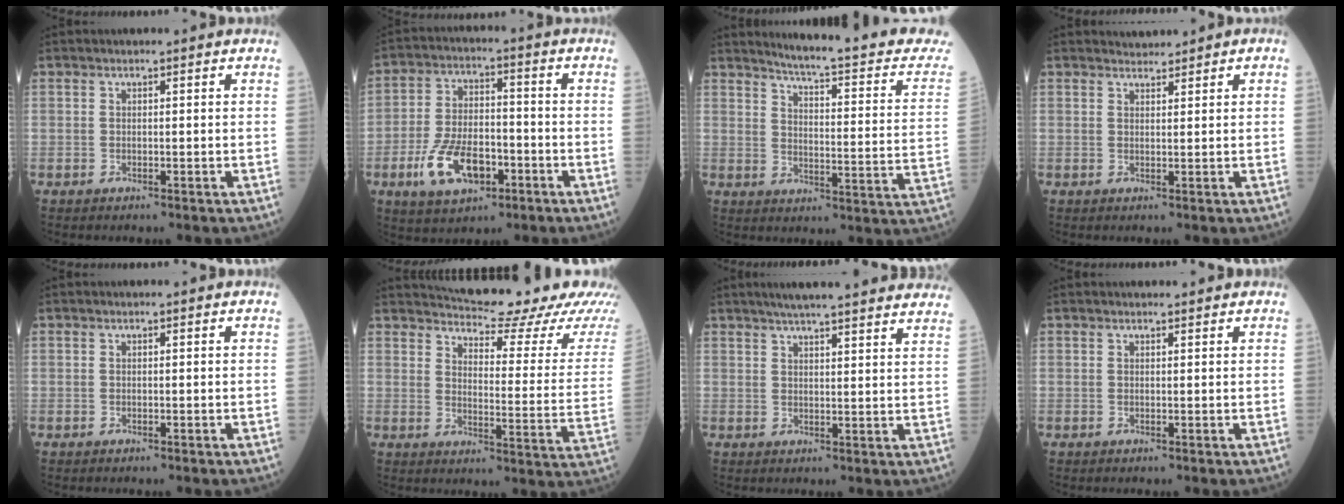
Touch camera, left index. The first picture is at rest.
{"total": 10.7, "force": [-4.7, 5.4, 7.9], "torque": [-0.165, 0.002, -0.080]}
{"total": 18.9, "force": [17.2, 1.0, 7.7], "torque": [-0.101, -0.076, 0.200]}
{"total": 1.4, "force": [1.4, 0.2, -0.1], "torque": [-0.001, 0.006, 0.024]}
{"total": 0.0}
{"total": 18.5, "force": [17.3, 2.1, 6.2], "torque": [-0.070, -0.065, 0.198]}
{"total": 19.9, "force": [17.8, 1.5, 8.9], "torque": [-0.123, 0.018, 0.217]}
{"total": 2.2, "force": [2.1, 0.3, 0.6], "torque": [-0.008, 0.013, 0.026]}